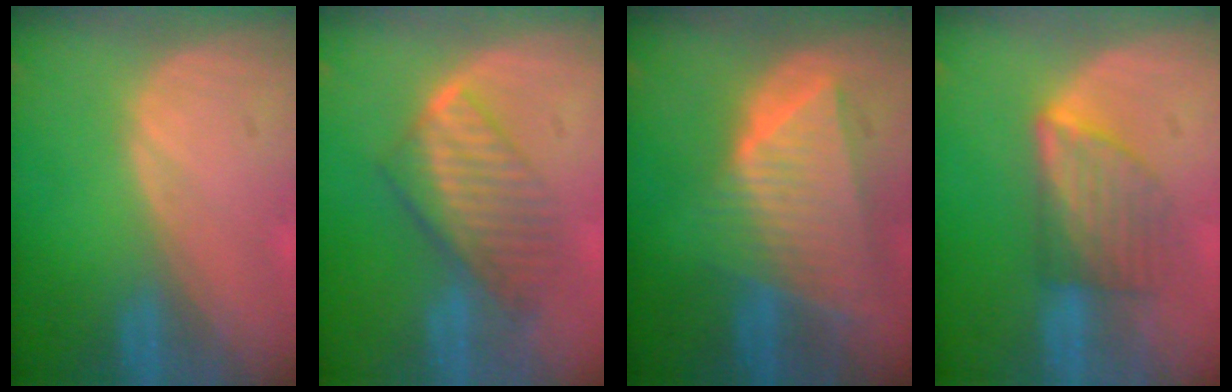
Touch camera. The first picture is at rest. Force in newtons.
{"total": 7.2, "press": 6.6, "slide": 2.9}
{"total": 9.1, "press": 8.2, "slide": 4.1}
{"total": 5.9, "press": 5.8, "slide": 1.4}